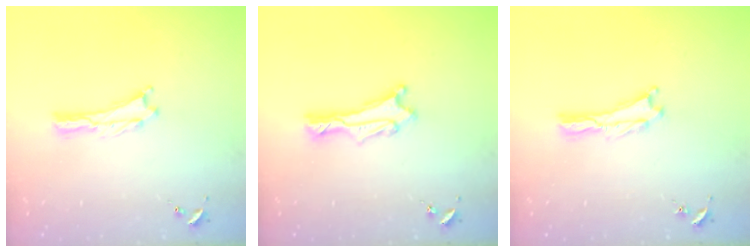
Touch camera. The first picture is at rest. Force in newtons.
{"total": 1.3, "press": 1.3, "slide": 0.1}
{"total": 0.0}